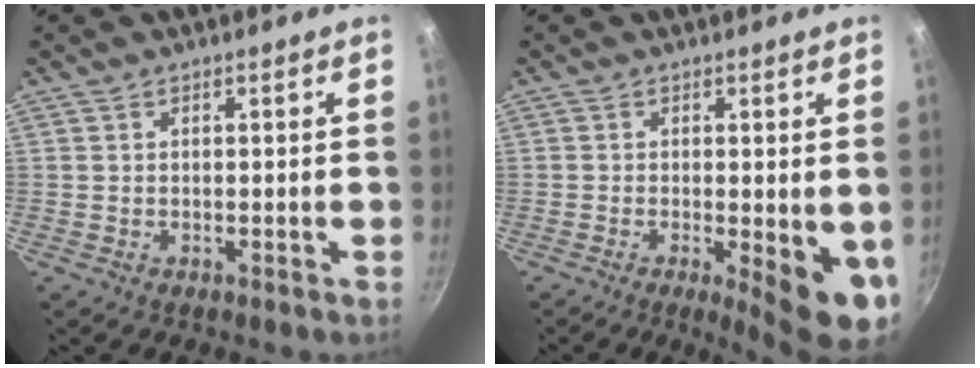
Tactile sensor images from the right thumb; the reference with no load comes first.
{"total": 9.7, "force": [-1.9, 2.8, 9.1], "torque": [-0.102, -0.010, -0.017]}